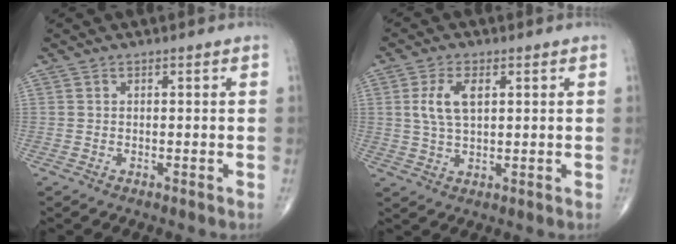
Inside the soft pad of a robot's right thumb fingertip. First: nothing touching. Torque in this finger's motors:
{"motor_torque": [-0.01, 0.08, 0.82, 0.27, 0.03]}